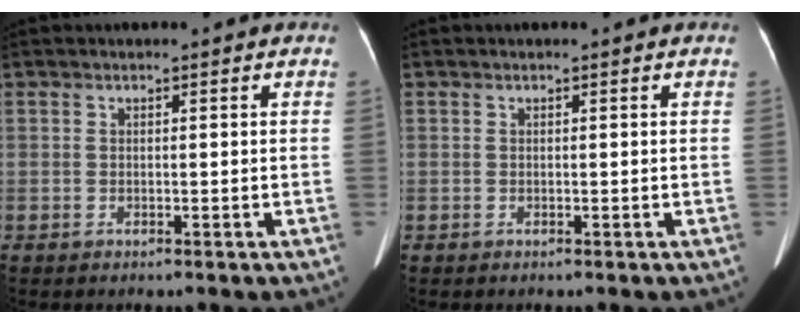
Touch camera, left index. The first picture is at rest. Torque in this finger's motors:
{"motor_torque": [0.08, -0.03, 0.02, 0.02]}